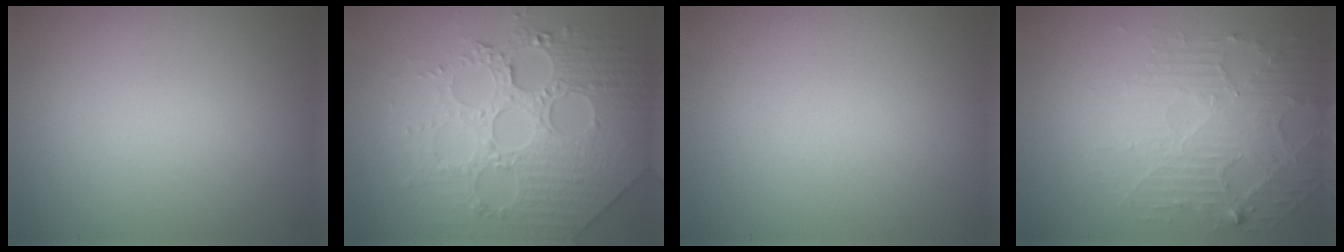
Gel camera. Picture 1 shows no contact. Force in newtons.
{"total": 7.7, "press": 6.1, "slide": 4.6}
{"total": 0.0}
{"total": 4.8, "press": 3.4, "slide": 3.4}